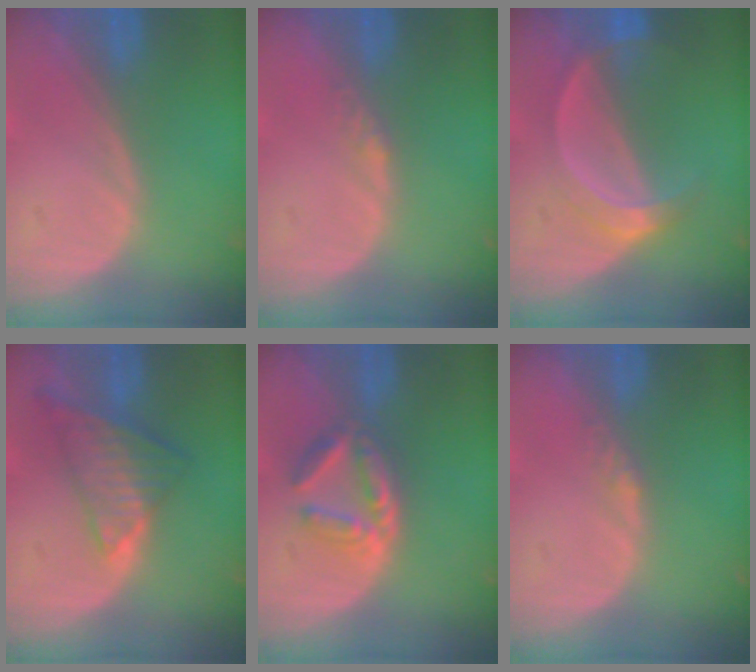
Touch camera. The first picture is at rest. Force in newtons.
{"total": 1.4, "press": 1.1, "slide": 0.8}
{"total": 5.3, "press": 4.7, "slide": 2.3}
{"total": 7.6, "press": 6.4, "slide": 4.0}
{"total": 5.3, "press": 5.3, "slide": 0.8}
{"total": 1.4, "press": 1.1, "slide": 0.8}